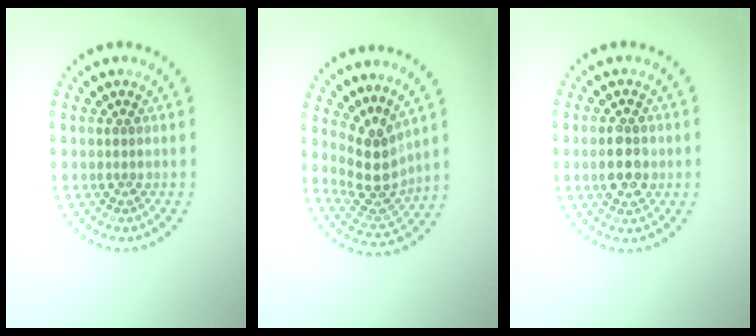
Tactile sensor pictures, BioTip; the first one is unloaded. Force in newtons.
{"total": 3.6, "press": 2.9, "slide": 2.1}
{"total": 3.7, "press": 3.6, "slide": 0.2}